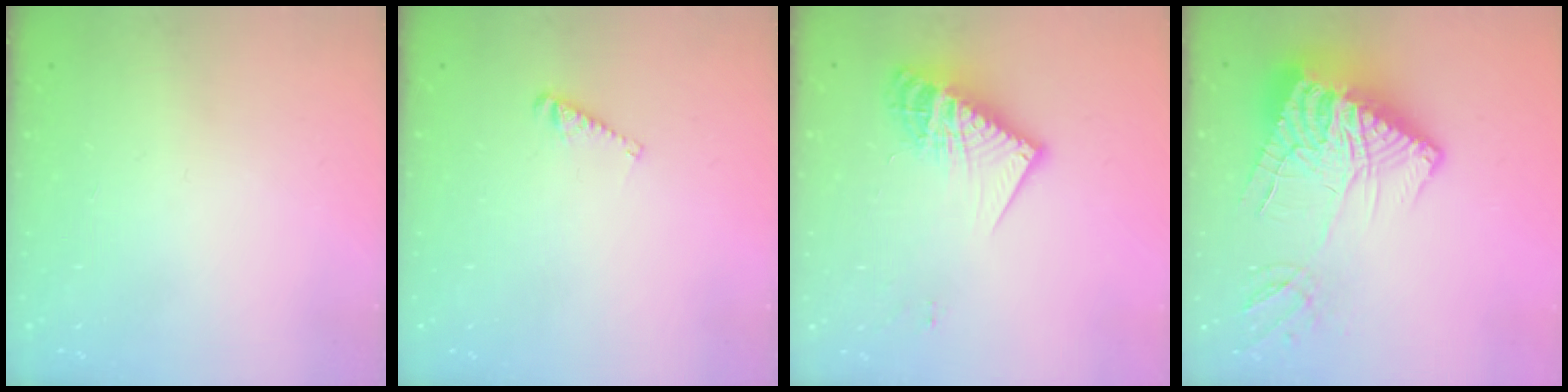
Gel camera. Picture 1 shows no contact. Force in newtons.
{"total": 3.0, "press": 3.0, "slide": 0.2}
{"total": 17.8, "press": 17.8, "slide": 1.0}
{"total": 19.7, "press": 19.5, "slide": 2.6}